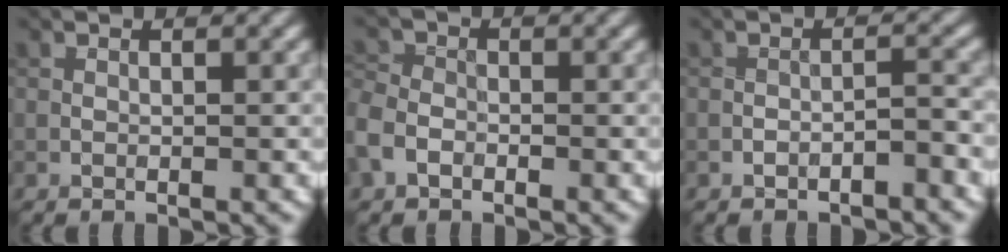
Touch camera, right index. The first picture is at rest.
{"total": 3.1, "force": [-1.6, 2.2, 1.4], "torque": [-0.035, 0.000, -0.046]}
{"total": 1.5, "force": [-1.3, 0.2, 0.7], "torque": [-0.009, 0.008, -0.022]}